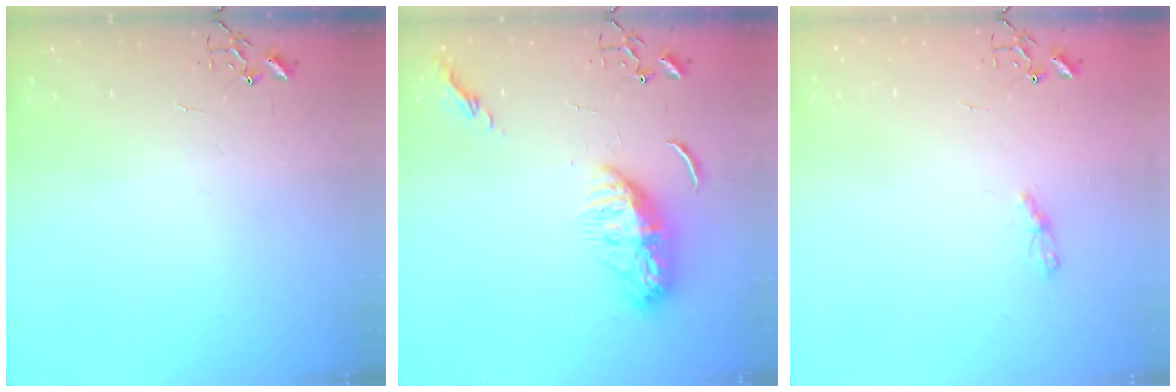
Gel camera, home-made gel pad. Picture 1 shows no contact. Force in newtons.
{"total": 11.4, "press": 11.3, "slide": 0.9}
{"total": 4.7, "press": 4.7, "slide": 0.4}